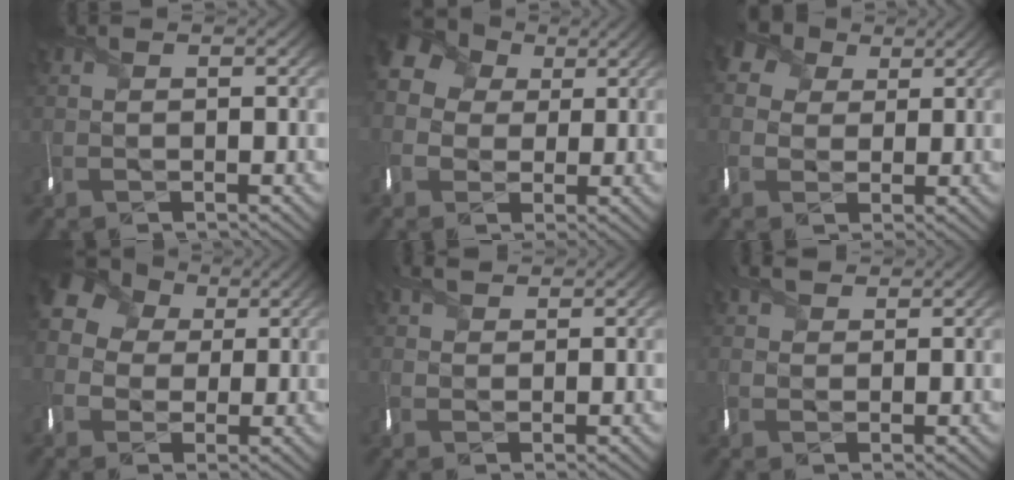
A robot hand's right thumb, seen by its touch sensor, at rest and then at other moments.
{"total": 7.1, "force": [1.5, 6.3, 3.0], "torque": [-0.100, 0.017, 0.014]}
{"total": 4.0, "force": [2.0, 3.4, 0.7], "torque": [-0.035, 0.010, 0.026]}
{"total": 8.4, "force": [1.8, 7.2, 3.9], "torque": [-0.124, 0.017, 0.012]}
{"total": 1.5, "force": [1.3, 0.2, -0.8], "torque": [0.003, 0.006, 0.022]}
{"total": 1.8, "force": [1.6, 0.6, -0.7], "torque": [0.002, 0.005, 0.026]}